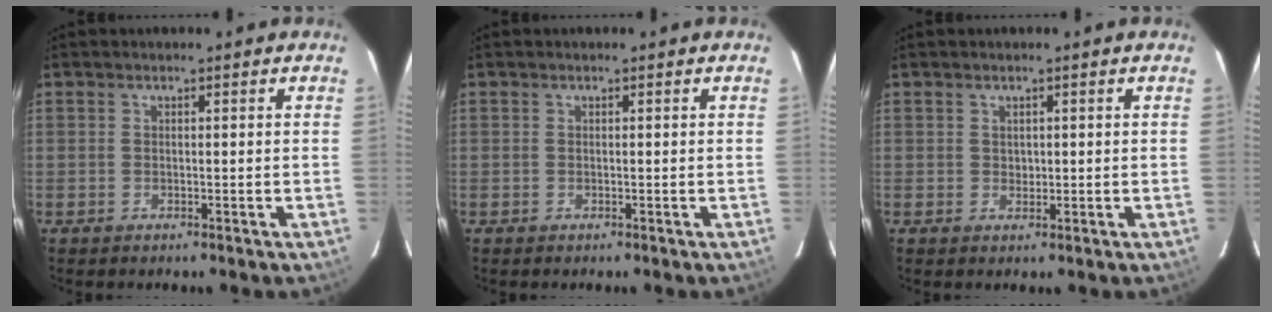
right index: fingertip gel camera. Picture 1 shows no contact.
{"total": 0.0}
{"total": 1.1, "force": [0.4, 1.0, 0.3], "torque": [-0.001, 0.004, 0.007]}